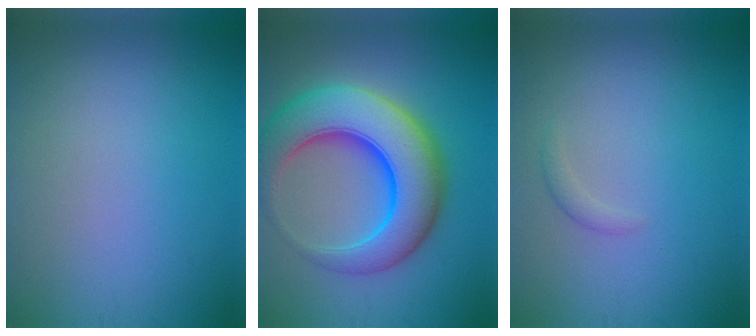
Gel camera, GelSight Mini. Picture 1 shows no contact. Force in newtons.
{"total": 10.5, "press": 10.5, "slide": 0.4}
{"total": 0.8, "press": 0.8, "slide": 0.0}